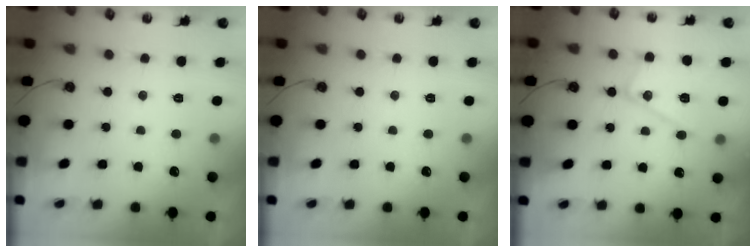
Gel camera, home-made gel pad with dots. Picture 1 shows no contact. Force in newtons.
{"total": 0.0}
{"total": 13.5, "press": 13.4, "slide": 1.1}